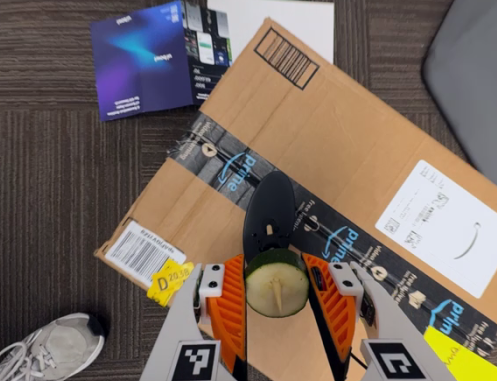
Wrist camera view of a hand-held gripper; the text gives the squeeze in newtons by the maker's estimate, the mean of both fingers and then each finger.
{"total": 10.1, "left": 10.4, "right": 9.9}